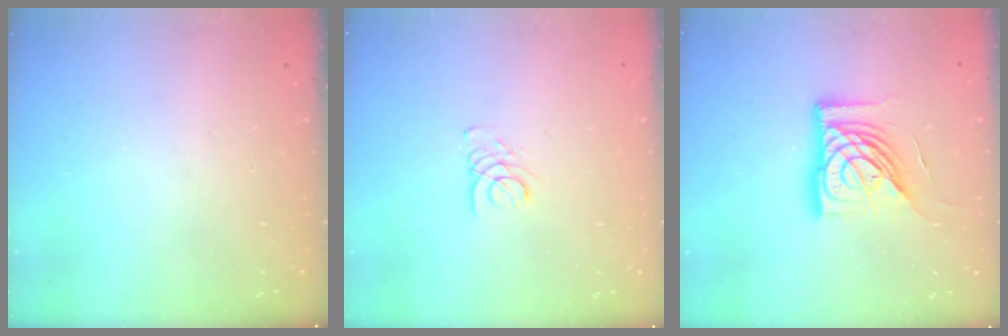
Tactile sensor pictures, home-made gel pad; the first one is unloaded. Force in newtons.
{"total": 1.9, "press": 1.9, "slide": 0.2}
{"total": 16.5, "press": 16.3, "slide": 2.1}